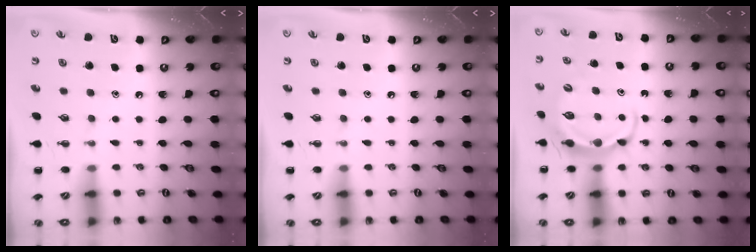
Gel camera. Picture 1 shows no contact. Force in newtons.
{"total": 0.0}
{"total": 5.5, "press": 5.5, "slide": 0.7}